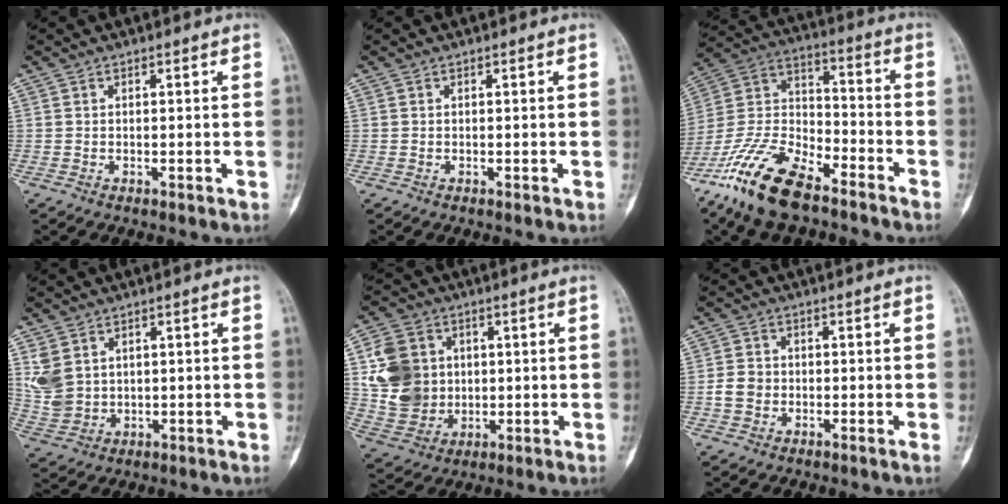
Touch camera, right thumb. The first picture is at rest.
{"total": 0.0}
{"total": 18.3, "force": [-12.7, 7.0, 11.1], "torque": [-0.231, 0.061, -0.242]}
{"total": 6.5, "force": [2.3, 5.1, 3.3], "torque": [-0.056, -0.004, 0.066]}
{"total": 13.0, "force": [2.1, 11.2, 6.2], "torque": [-0.092, 0.000, 0.050]}
{"total": 3.3, "force": [-0.8, 2.6, 1.9], "torque": [-0.032, 0.008, -0.019]}